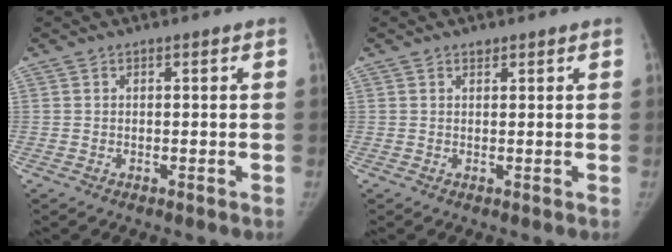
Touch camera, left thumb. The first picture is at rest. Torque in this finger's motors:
{"motor_torque": [0.58, 0.37, 0.45, -0.03, 0.04]}